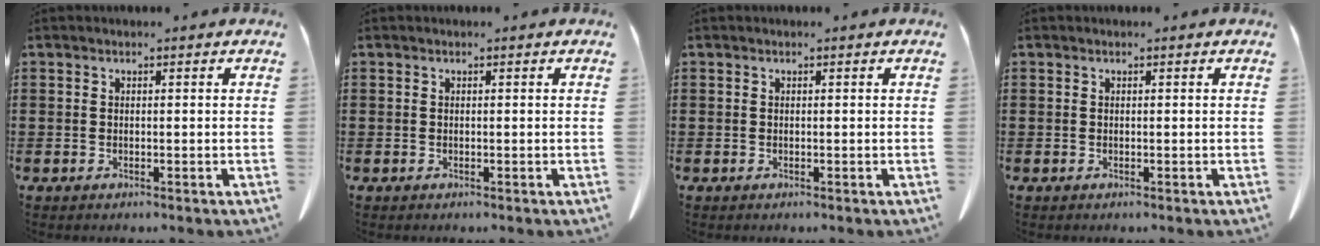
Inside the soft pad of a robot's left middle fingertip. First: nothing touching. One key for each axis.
{"total": 0.0}
{"total": 0.0}
{"total": 0.0}